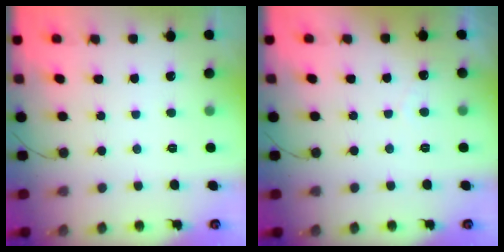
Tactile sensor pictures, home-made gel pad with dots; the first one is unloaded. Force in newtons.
{"total": 2.2, "press": 2.2, "slide": 0.1}